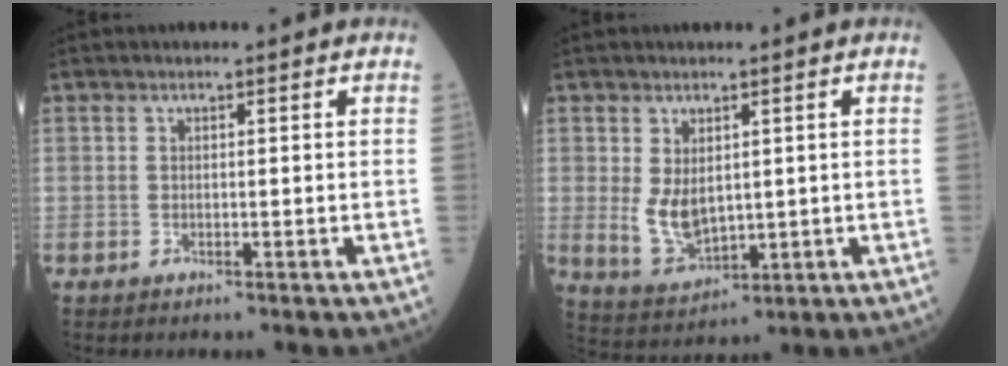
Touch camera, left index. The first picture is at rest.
{"total": 5.8, "force": [0.7, 3.5, 4.6], "torque": [-0.103, -0.010, 0.032]}